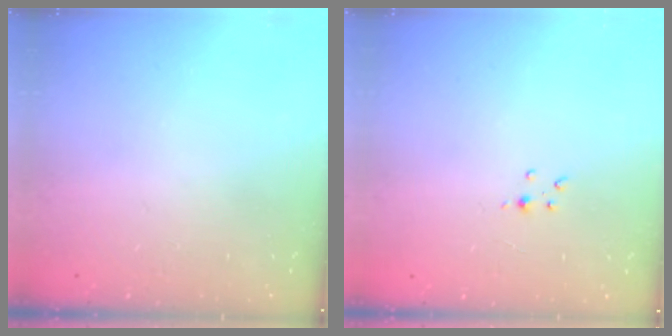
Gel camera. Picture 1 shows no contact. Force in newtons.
{"total": 2.8, "press": 2.8, "slide": 0.4}